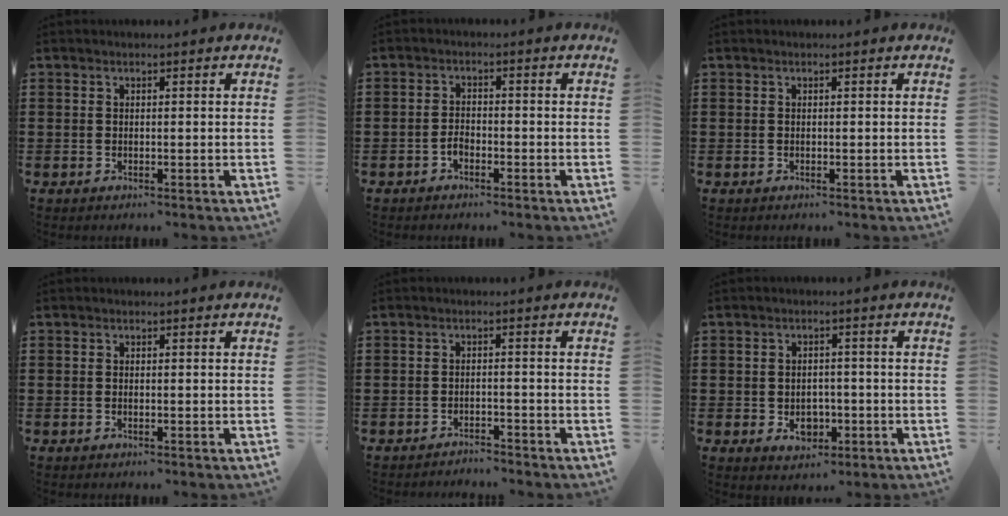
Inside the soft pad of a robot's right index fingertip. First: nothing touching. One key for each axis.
{"total": 1.9, "fx": -1.2, "fy": 1.1, "fz": 1.0, "tx": -0.024, "ty": 0.003, "tz": -0.024}
{"total": 0.0}
{"total": 0.0}
{"total": 2.0, "fx": -2.0, "fy": 0.1, "fz": -0.2, "tx": -0.003, "ty": 0.004, "tz": -0.043}
{"total": 3.8, "fx": -1.1, "fy": 2.8, "fz": 2.4, "tx": -0.040, "ty": 0.000, "tz": -0.022}